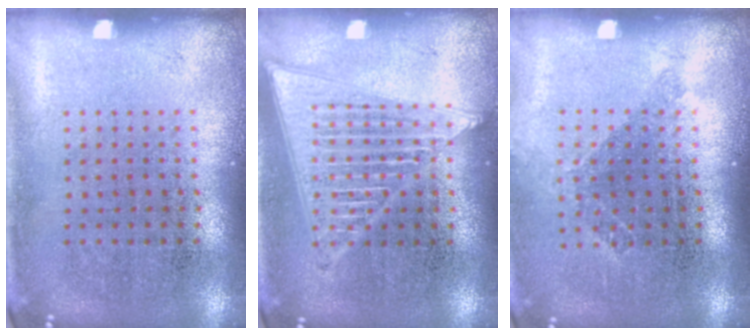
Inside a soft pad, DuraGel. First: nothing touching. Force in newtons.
{"total": 2.1, "press": 2.1, "slide": 0.2}
{"total": 1.0, "press": 0.9, "slide": 0.5}